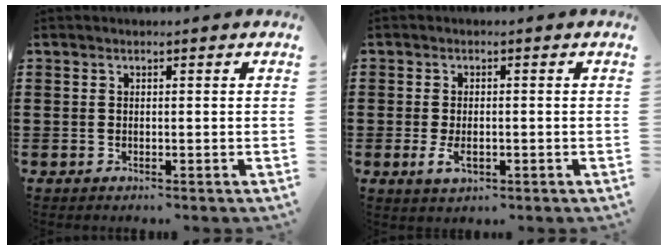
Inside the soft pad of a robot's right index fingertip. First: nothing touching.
{"total": 2.7, "force": [-0.6, 1.2, 2.4], "torque": [-0.053, -0.007, -0.010]}